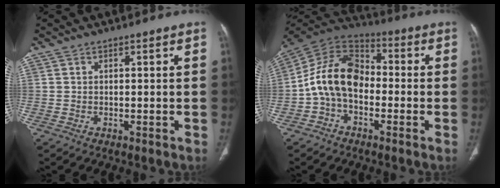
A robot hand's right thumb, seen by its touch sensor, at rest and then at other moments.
{"total": 13.6, "force": [-2.3, 9.5, 9.5], "torque": [-0.161, 0.045, -0.054]}